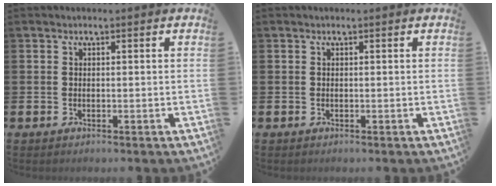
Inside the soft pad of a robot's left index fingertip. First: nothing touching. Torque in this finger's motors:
{"motor_torque": [-0.04, -0.12, -0.04, -0.01]}